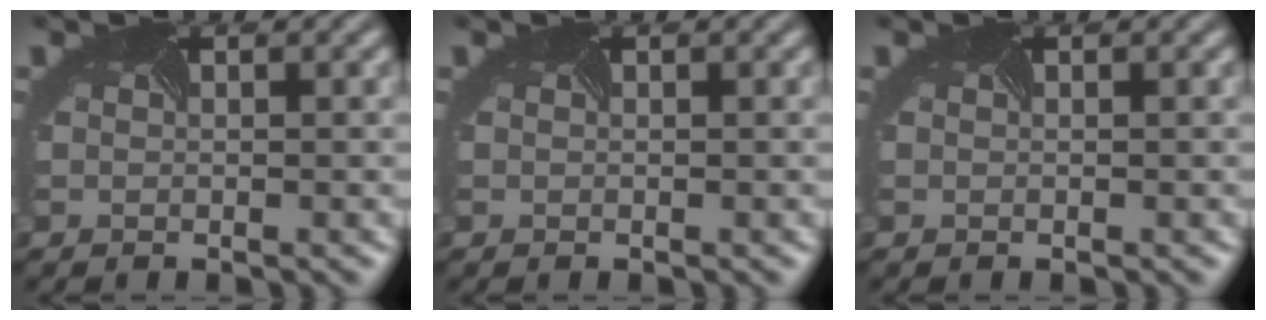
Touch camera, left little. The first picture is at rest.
{"total": 0.0}
{"total": 0.0}